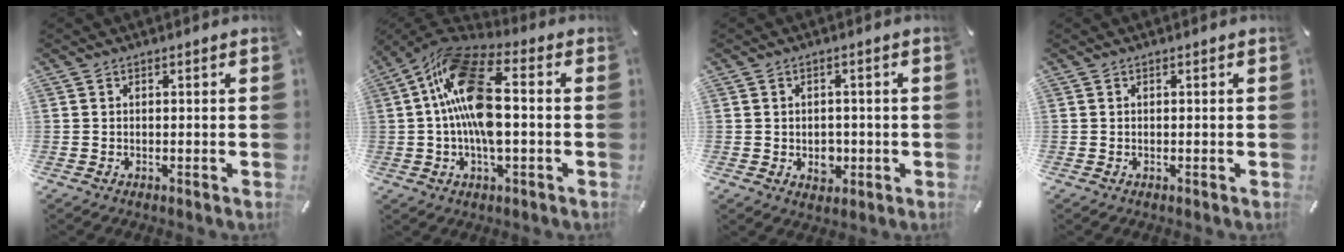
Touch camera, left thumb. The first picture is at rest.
{"total": 17.1, "force": [-0.5, 8.4, 14.8], "torque": [-0.298, 0.009, -0.009]}
{"total": 4.5, "force": [-0.7, 3.7, 2.5], "torque": [-0.018, -0.004, -0.014]}
{"total": 0.0}